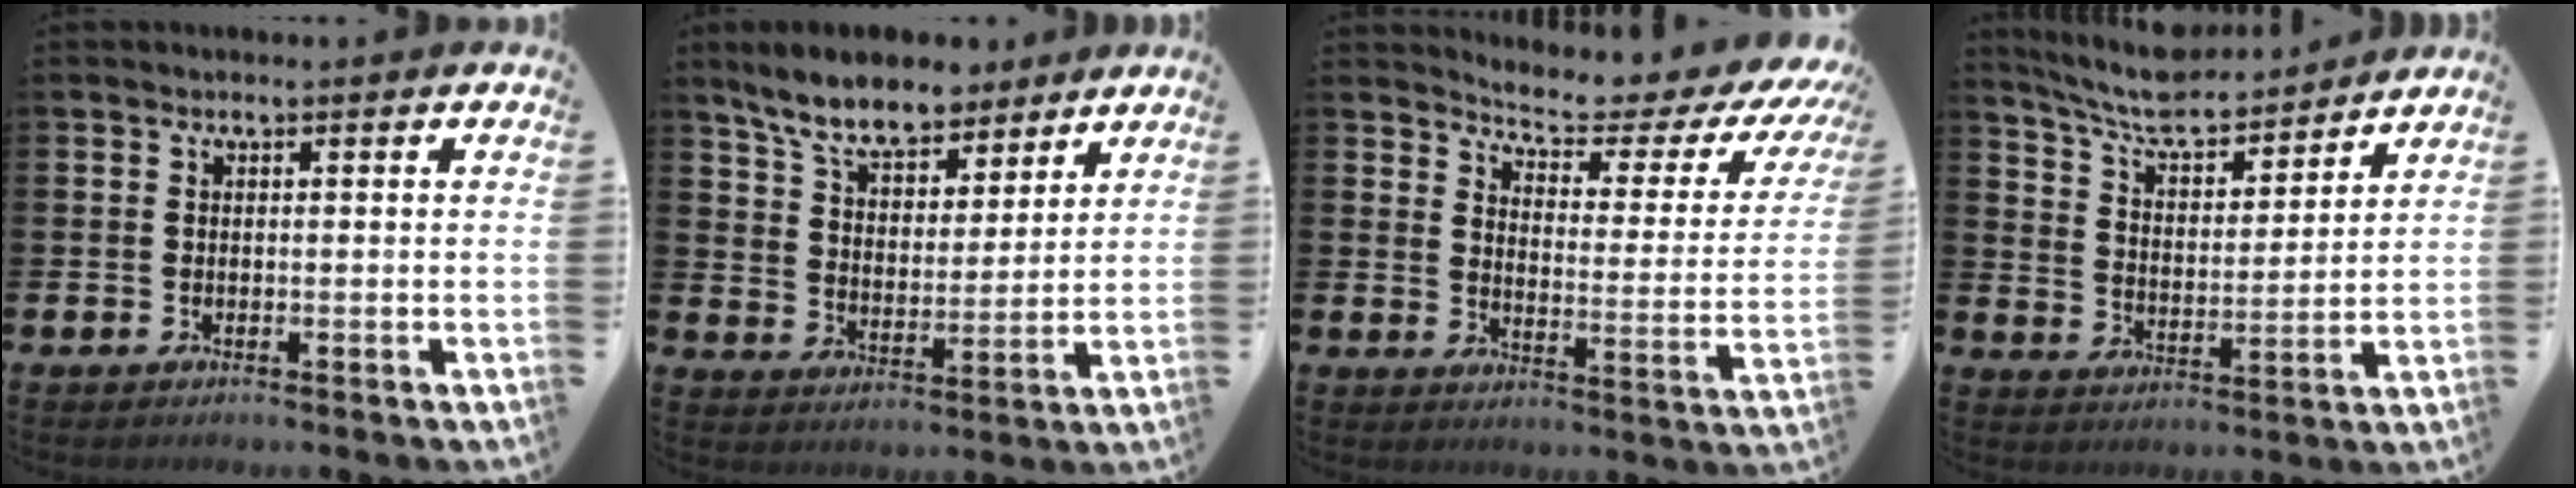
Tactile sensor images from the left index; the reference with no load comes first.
{"total": 8.9, "force": [8.0, 2.8, 3.0], "torque": [-0.079, -0.034, 0.143]}
{"total": 5.3, "force": [4.9, 0.7, 1.8], "torque": [-0.056, -0.043, 0.075]}
{"total": 7.9, "force": [7.5, 1.4, 2.1], "torque": [-0.078, -0.049, 0.132]}